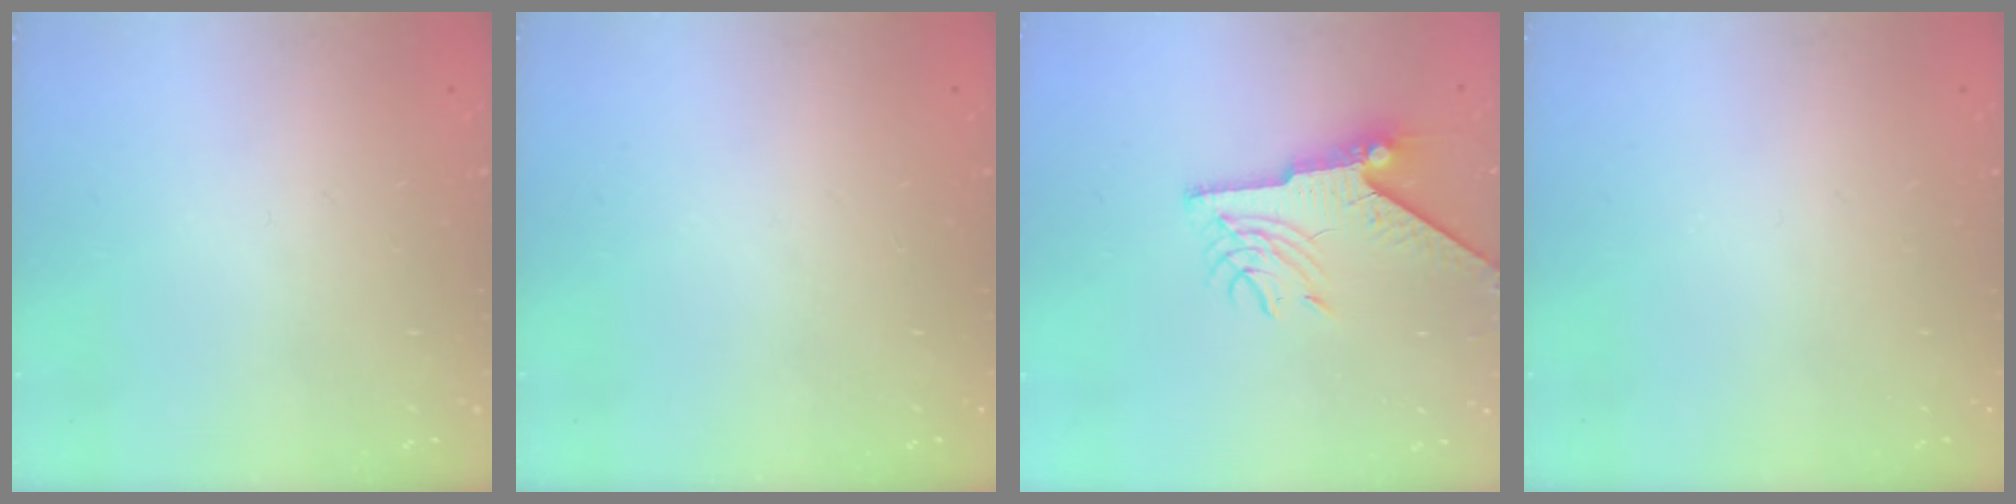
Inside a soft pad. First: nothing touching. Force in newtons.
{"total": 0.0}
{"total": 9.1, "press": 9.1, "slide": 0.6}
{"total": 0.0}